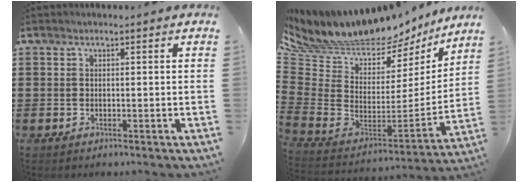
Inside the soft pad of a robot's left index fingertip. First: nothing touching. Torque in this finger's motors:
{"motor_torque": [1.09, -1.04, 0.84, 0.21]}